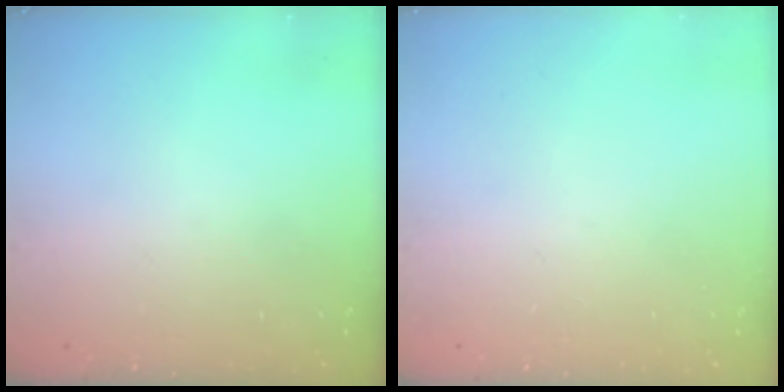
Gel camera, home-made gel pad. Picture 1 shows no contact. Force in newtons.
{"total": 0.0}